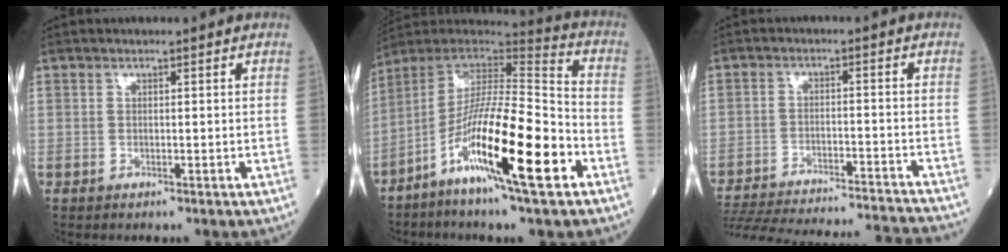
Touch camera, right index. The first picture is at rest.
{"total": 18.9, "force": [-7.9, 1.3, 17.1], "torque": [-0.319, -0.025, -0.145]}
{"total": 28.6, "force": [-26.6, 1.8, 10.4], "torque": [-0.188, -0.050, -0.363]}